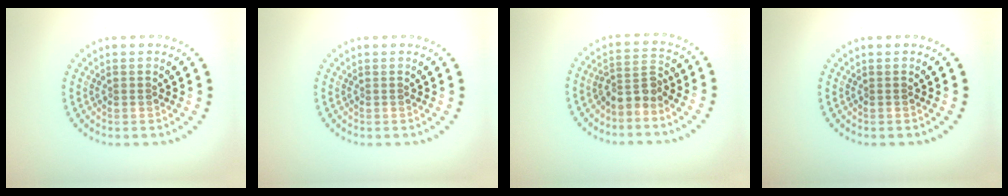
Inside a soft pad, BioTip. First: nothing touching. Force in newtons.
{"total": 0.0}
{"total": 2.6, "press": 2.0, "slide": 1.7}
{"total": 0.0}